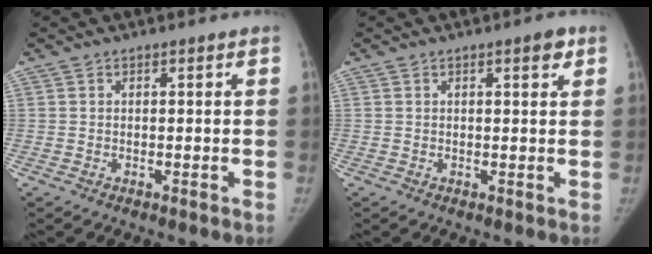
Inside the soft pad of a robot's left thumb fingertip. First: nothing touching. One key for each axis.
{"total": 2.1, "fx": 1.2, "fy": 0.7, "fz": 1.6, "tx": -0.018, "ty": -0.004, "tz": 0.014}